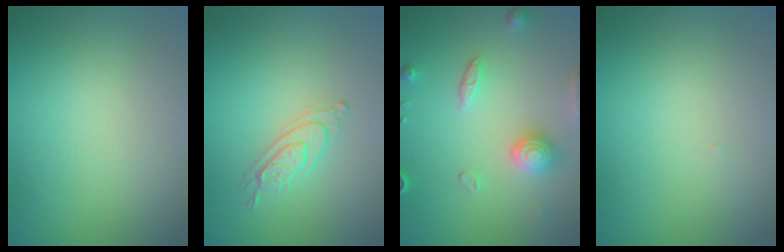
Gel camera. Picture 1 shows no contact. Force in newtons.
{"total": 2.3, "press": 2.1, "slide": 0.9}
{"total": 3.7, "press": 3.3, "slide": 1.6}
{"total": 0.0}